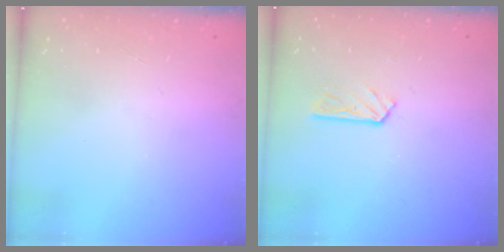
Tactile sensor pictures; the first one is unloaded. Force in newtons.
{"total": 4.0, "press": 4.0, "slide": 0.2}